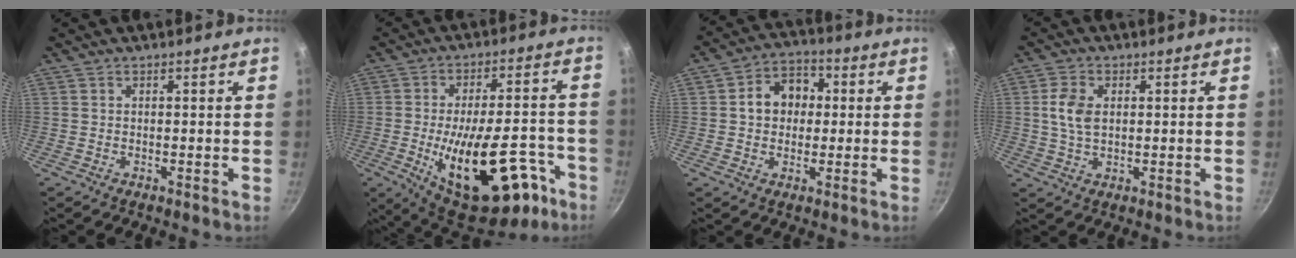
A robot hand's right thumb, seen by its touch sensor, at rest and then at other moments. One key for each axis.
{"total": 25.2, "fx": -10.1, "fy": 11.6, "fz": 19.9, "tx": -0.250, "ty": 0.037, "tz": -0.129}
{"total": 9.0, "fx": 0.9, "fy": 7.3, "fz": 5.2, "tx": -0.043, "ty": 0.018, "tz": 0.001}
{"total": 5.7, "fx": 0.9, "fy": 3.7, "fz": 4.3, "tx": -0.077, "ty": 0.002, "tz": 0.016}